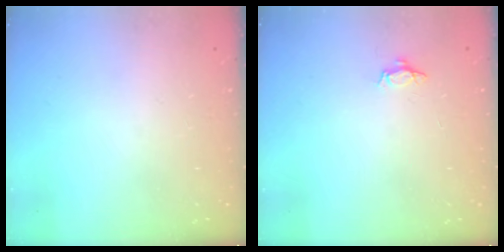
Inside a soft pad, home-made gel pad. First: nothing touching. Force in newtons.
{"total": 3.6, "press": 3.6, "slide": 0.4}